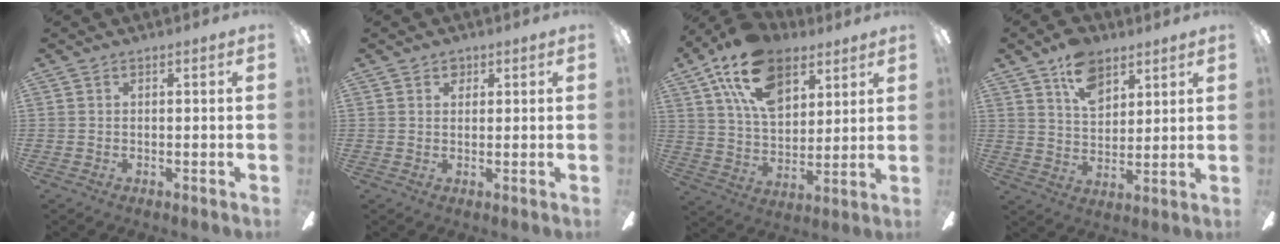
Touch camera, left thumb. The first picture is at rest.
{"total": 2.0, "force": [1.2, 1.4, 0.7], "torque": [0.001, -0.003, 0.019]}
{"total": 18.7, "force": [10.8, 10.7, 10.9], "torque": [-0.202, -0.027, 0.199]}
{"total": 10.8, "force": [6.8, 6.5, 5.3], "torque": [-0.085, -0.022, 0.123]}